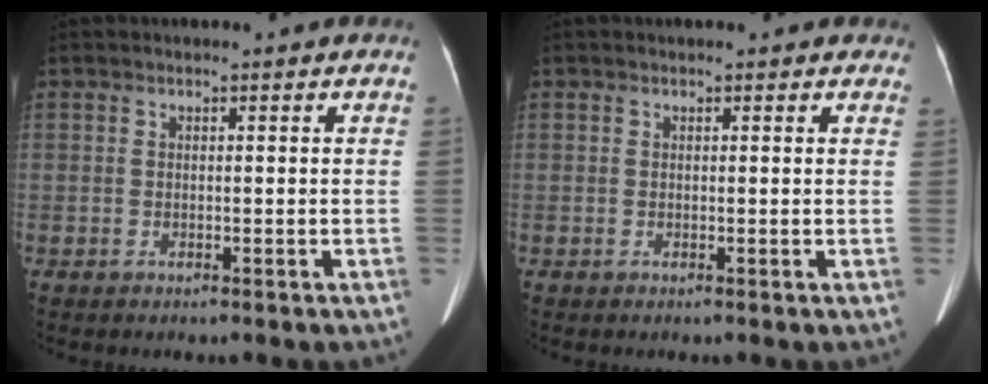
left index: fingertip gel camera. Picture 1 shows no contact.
{"total": 3.5, "force": [2.8, 1.5, 1.4], "torque": [-0.010, 0.019, 0.022]}